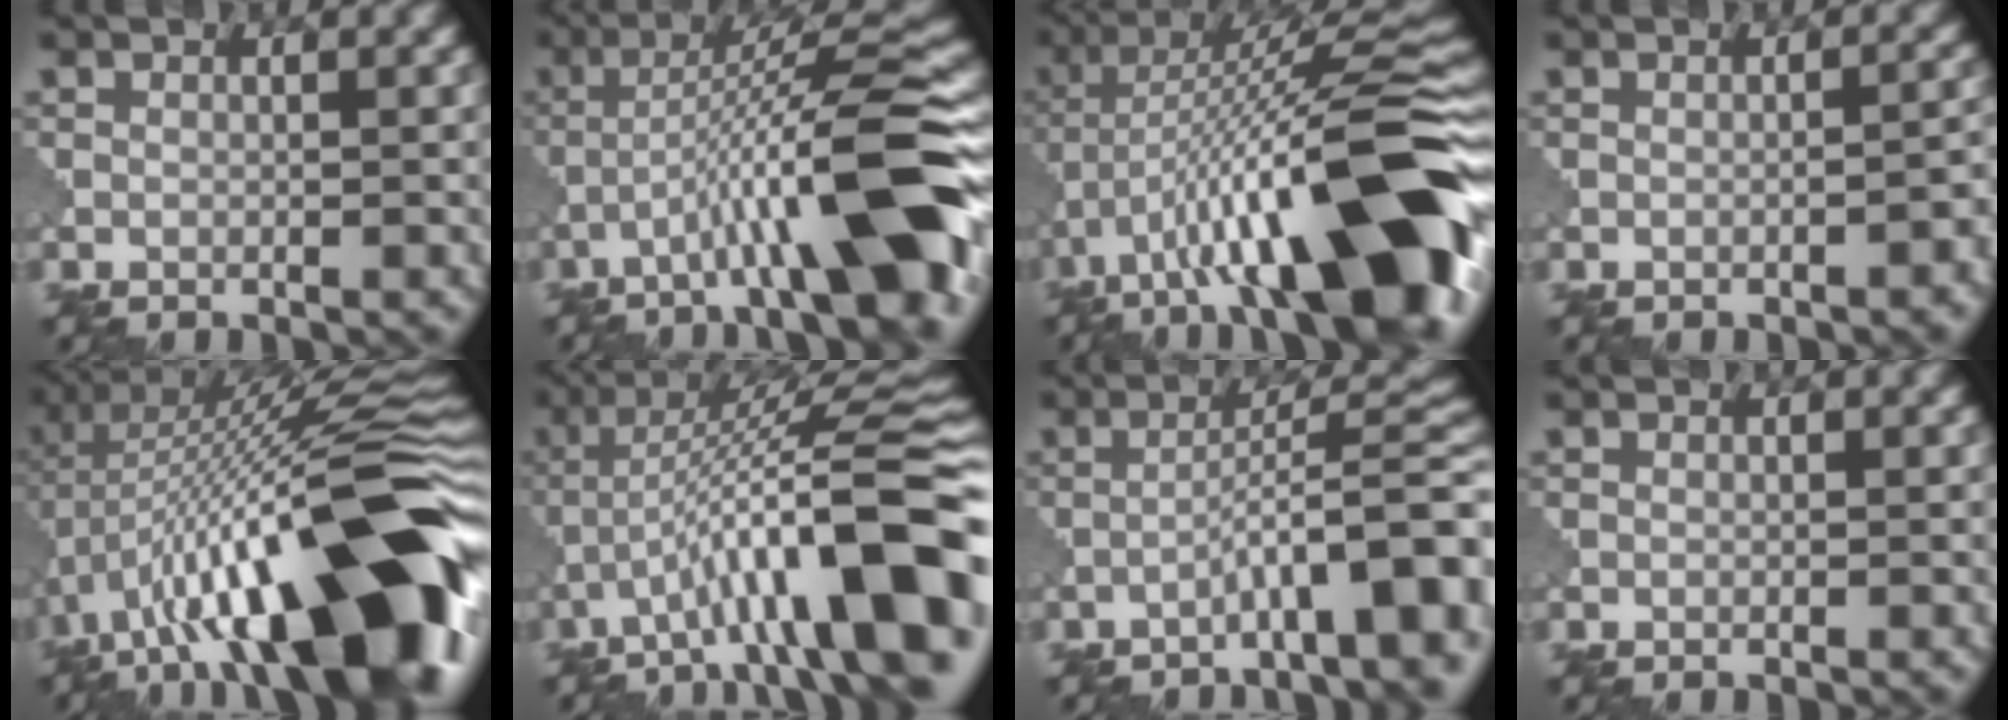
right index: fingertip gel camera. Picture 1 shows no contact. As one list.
[{"total": 11.2, "force": [-4.9, 1.7, 10.0], "torque": [-0.150, 0.032, -0.068]}, {"total": 15.7, "force": [-6.2, 4.7, 13.7], "torque": [-0.212, 0.048, -0.094]}, {"total": 2.1, "force": [-1.1, 0.6, 1.7], "torque": [-0.014, 0.014, -0.013]}, {"total": 18.0, "force": [-3.9, 6.4, 16.4], "torque": [-0.243, 0.046, -0.071]}, {"total": 12.4, "force": [-4.3, 2.6, 11.3], "torque": [-0.171, 0.031, -0.054]}, {"total": 8.1, "force": [-3.8, 1.4, 7.0], "torque": [-0.090, 0.030, -0.055]}, {"total": 0.0}]